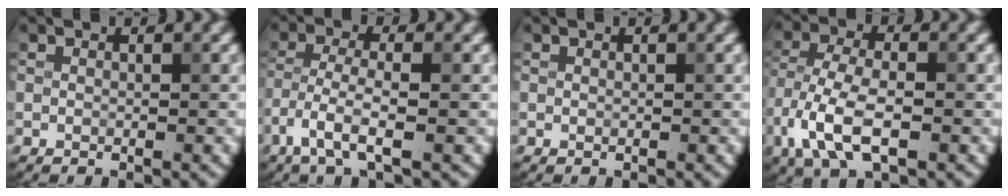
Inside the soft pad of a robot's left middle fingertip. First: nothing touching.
{"total": 3.9, "force": [-2.1, 0.8, 3.1], "torque": [-0.066, -0.001, -0.048]}
{"total": 0.0}
{"total": 6.9, "force": [-3.0, 3.2, 5.4], "torque": [-0.113, -0.001, -0.066]}